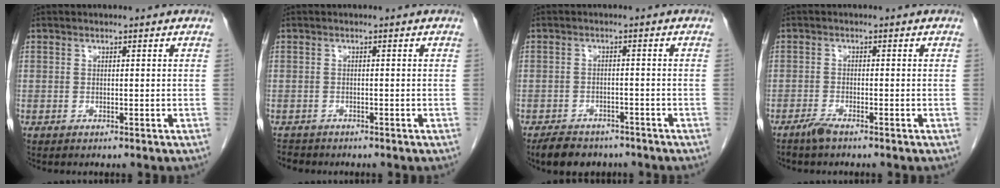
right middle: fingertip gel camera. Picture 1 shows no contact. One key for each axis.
{"total": 2.0, "fx": -1.8, "fy": 0.9, "fz": 0.1, "tx": -0.008, "ty": -0.003, "tz": -0.030}
{"total": 6.7, "fx": -5.5, "fy": 3.1, "fz": 2.3, "tx": -0.039, "ty": -0.002, "tz": -0.080}
{"total": 2.0, "fx": -1.6, "fy": 0.2, "fz": 1.0, "tx": -0.028, "ty": -0.003, "tz": -0.033}